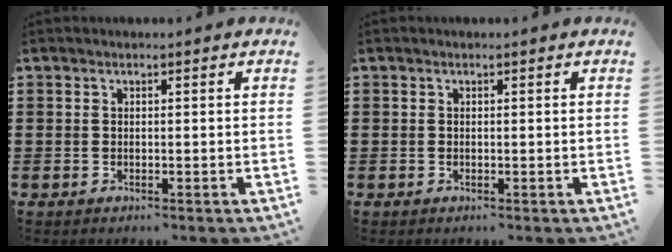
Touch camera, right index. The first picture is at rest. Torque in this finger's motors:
{"motor_torque": [-0.33, 0.52, 0.00, 0.00]}